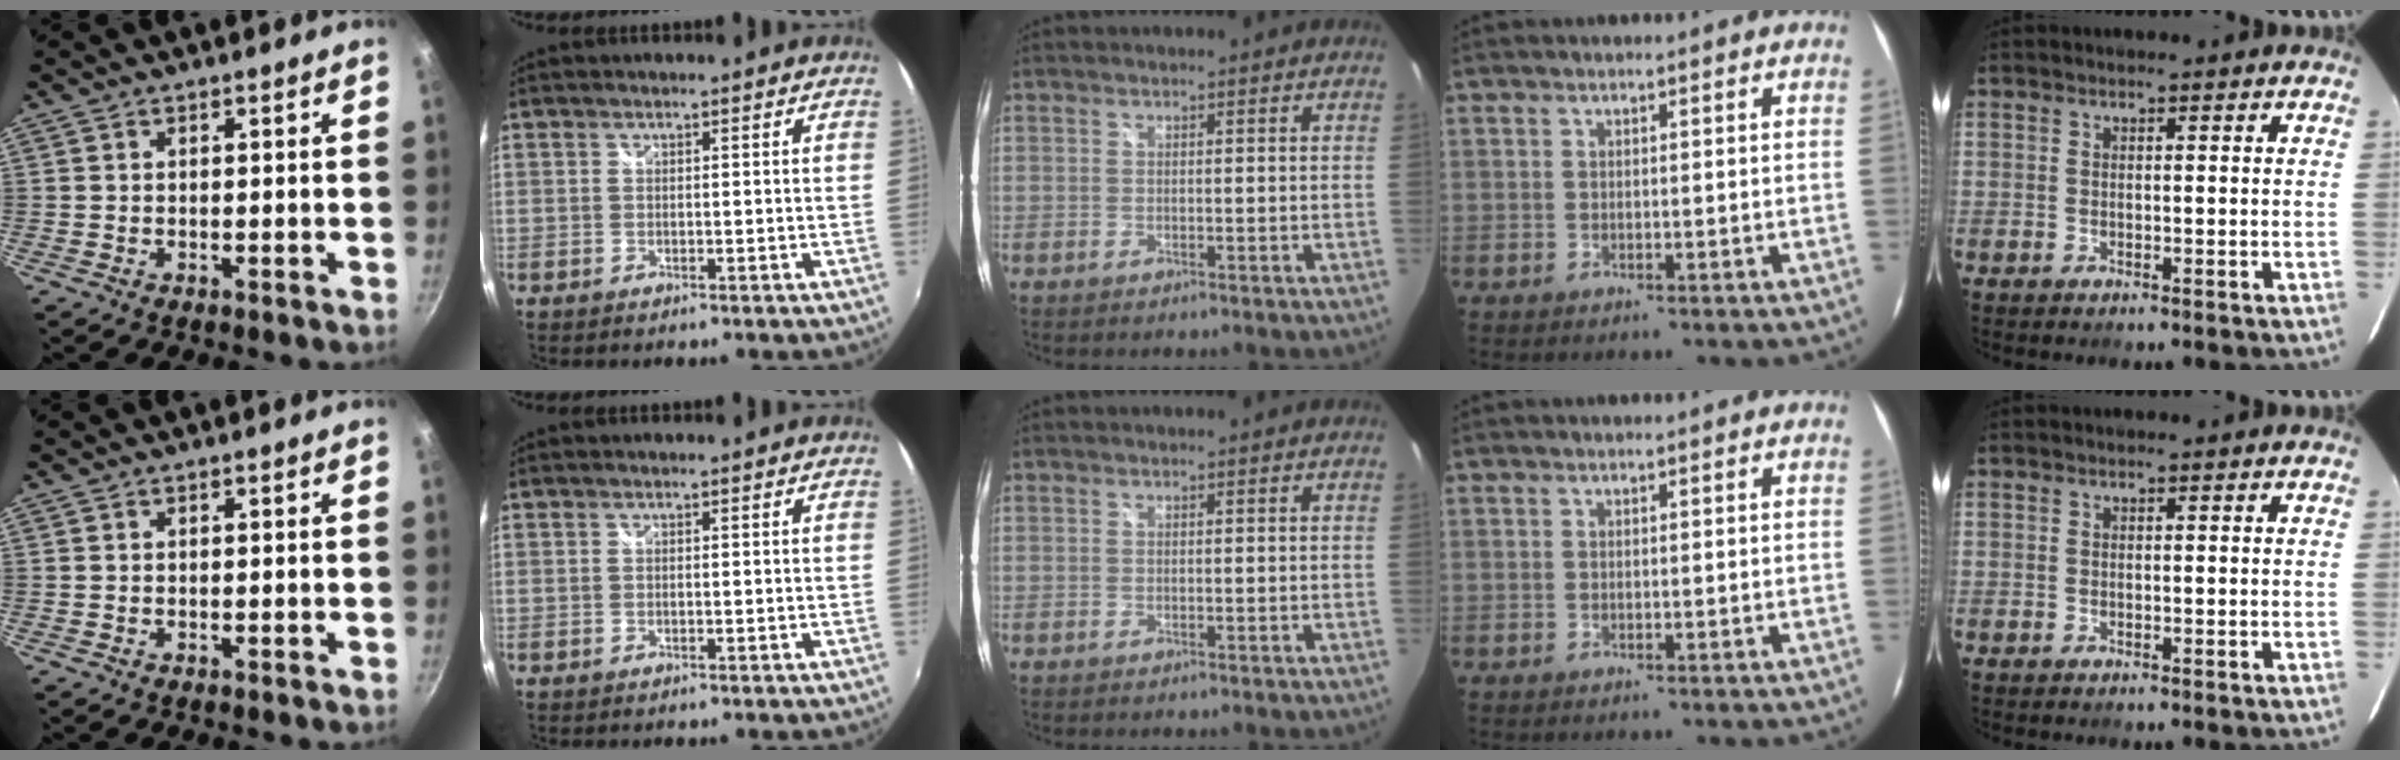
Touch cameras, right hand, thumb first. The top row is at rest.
{}